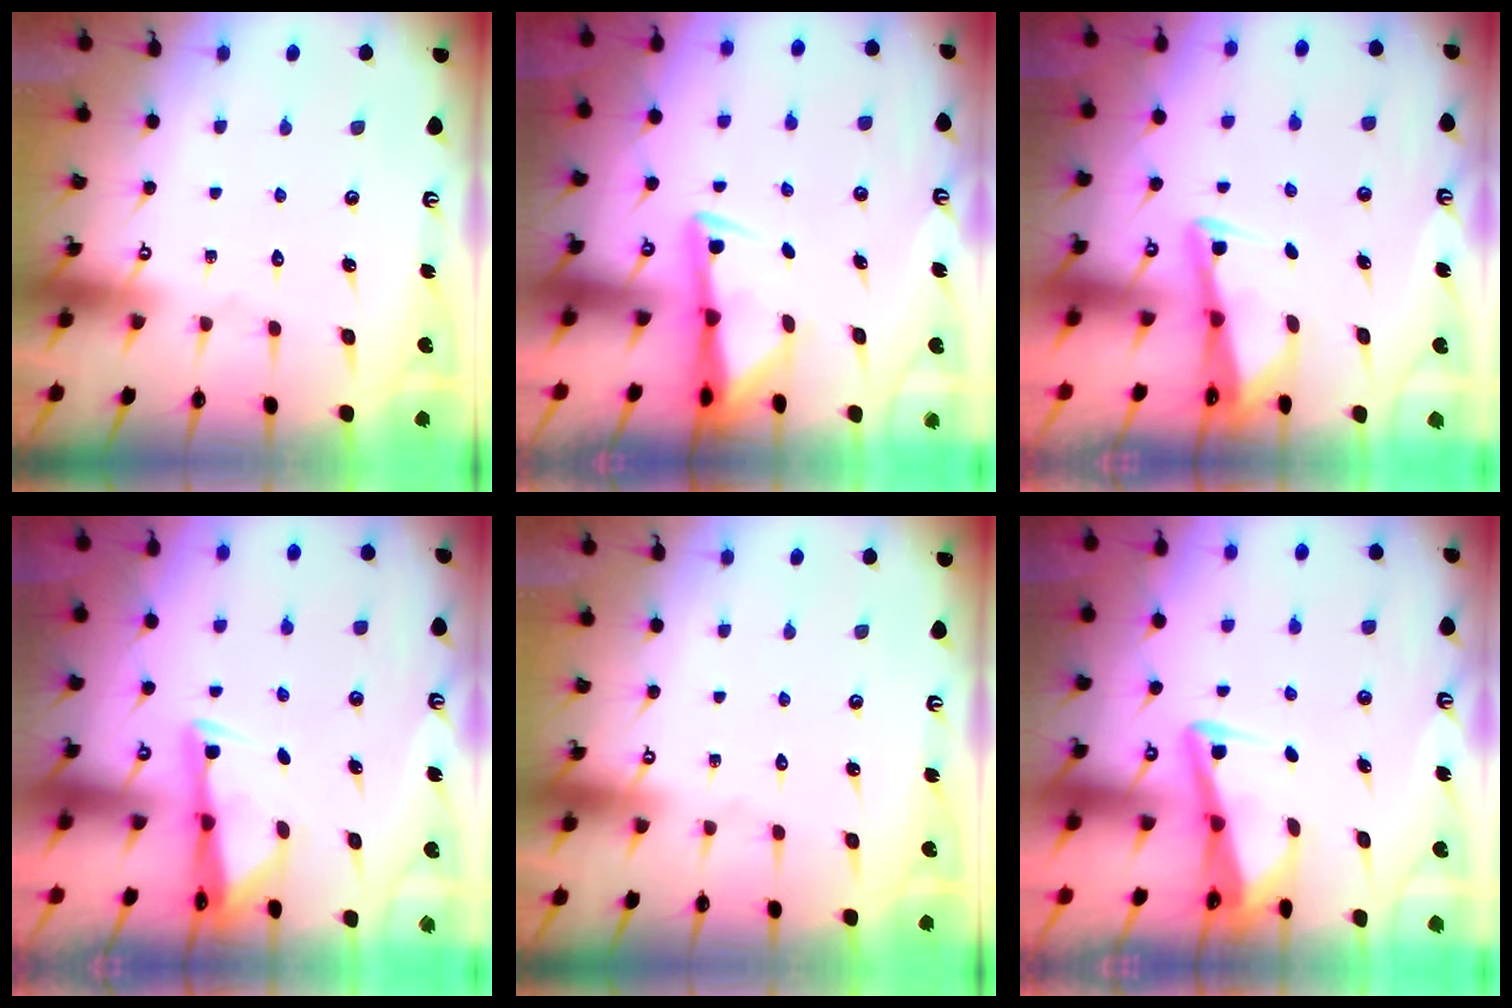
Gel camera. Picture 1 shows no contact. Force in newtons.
{"total": 2.9, "press": 2.9, "slide": 0.5}
{"total": 2.9, "press": 2.9, "slide": 0.3}
{"total": 2.9, "press": 2.9, "slide": 0.4}
{"total": 0.0}
{"total": 3.8, "press": 3.7, "slide": 0.4}